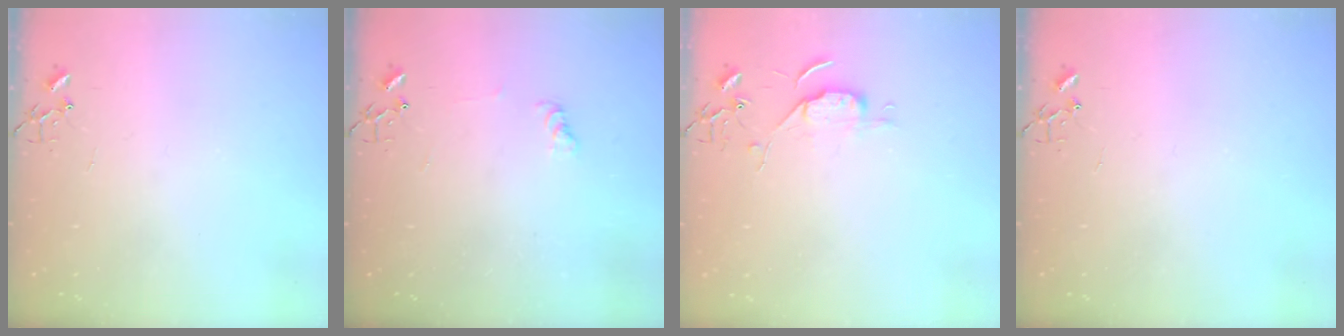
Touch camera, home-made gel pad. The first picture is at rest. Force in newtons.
{"total": 4.5, "press": 4.4, "slide": 0.6}
{"total": 5.1, "press": 5.1, "slide": 0.6}
{"total": 0.0}